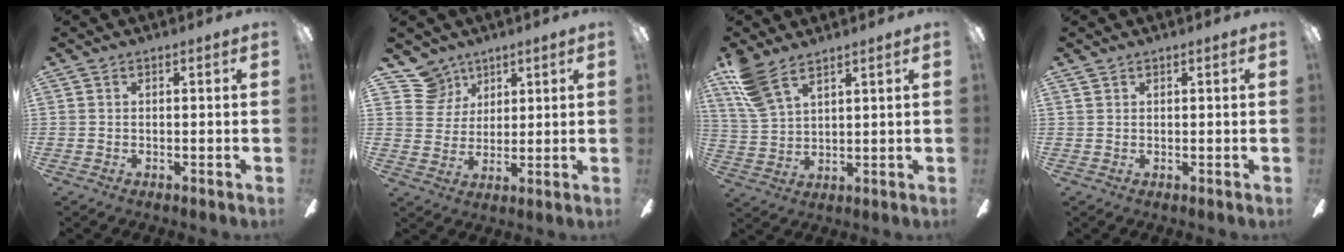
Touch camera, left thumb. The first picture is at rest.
{"total": 9.4, "force": [6.5, 6.6, 1.0], "torque": [-0.029, -0.036, 0.128]}
{"total": 9.4, "force": [7.2, 3.2, 5.1], "torque": [-0.125, -0.027, 0.139]}
{"total": 0.7, "force": [0.5, 0.4, 0.1], "torque": [-0.002, 0.002, 0.010]}